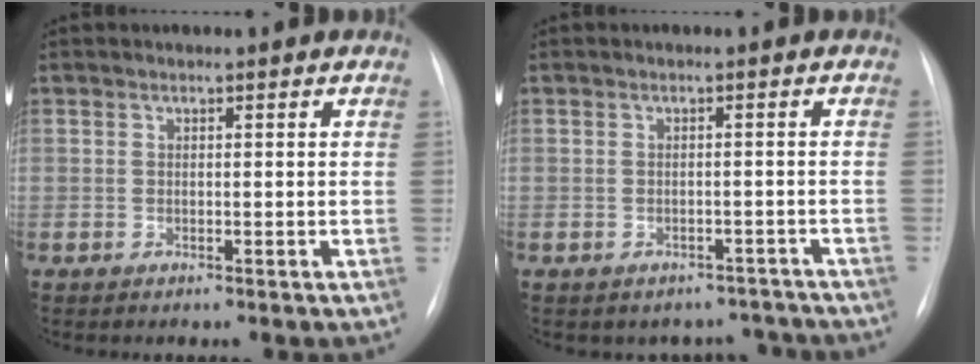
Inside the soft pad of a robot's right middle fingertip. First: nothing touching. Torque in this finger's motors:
{"motor_torque": [0.06, -0.06, 0.01, 0.00]}